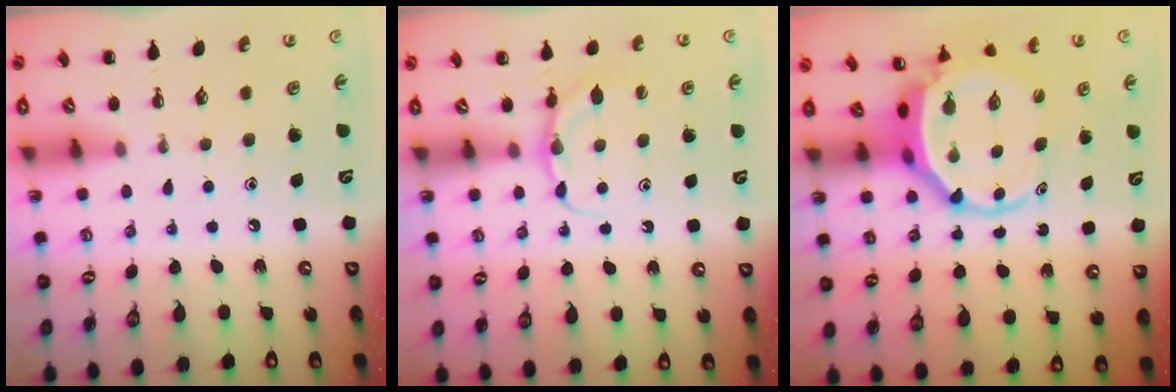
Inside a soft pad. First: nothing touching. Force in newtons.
{"total": 4.6, "press": 4.5, "slide": 1.1}
{"total": 5.3, "press": 5.0, "slide": 1.7}